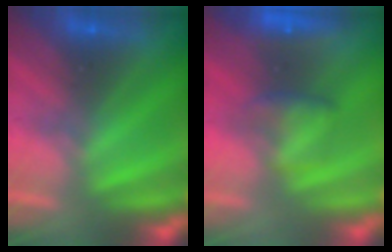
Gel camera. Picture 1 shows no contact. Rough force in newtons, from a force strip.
{"total": 6.9}